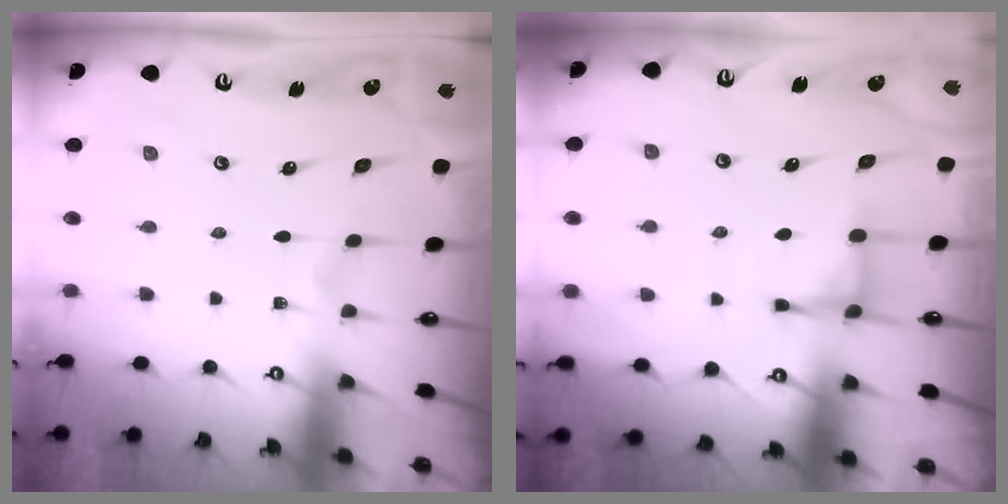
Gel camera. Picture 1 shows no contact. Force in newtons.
{"total": 4.4, "press": 4.4, "slide": 0.7}